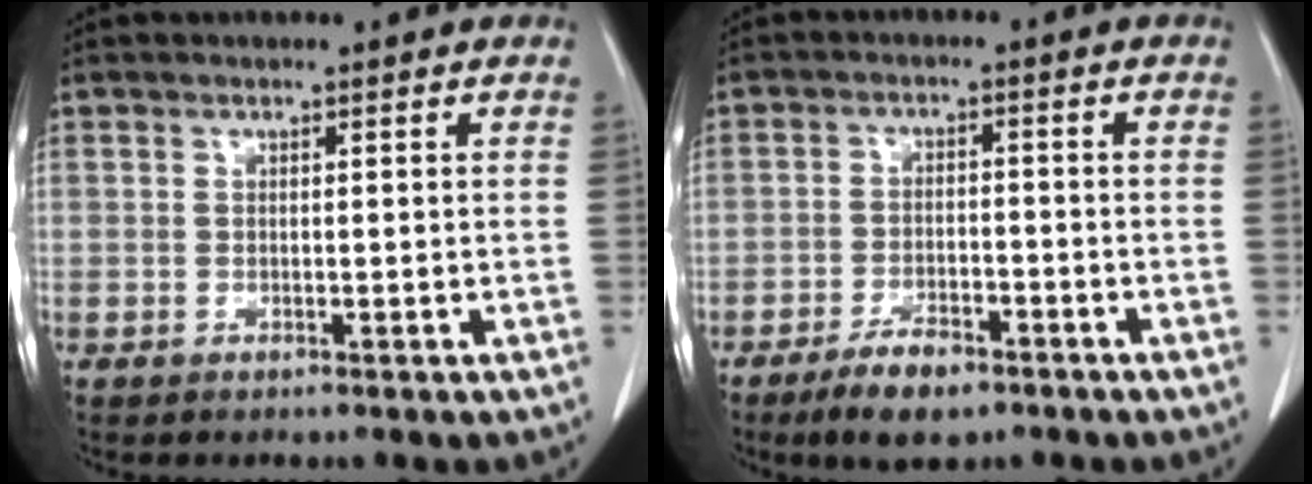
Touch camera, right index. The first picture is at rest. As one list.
[{"total": 6.3, "force": [-4.5, 2.1, 4.0], "torque": [-0.074, -0.005, -0.073]}]